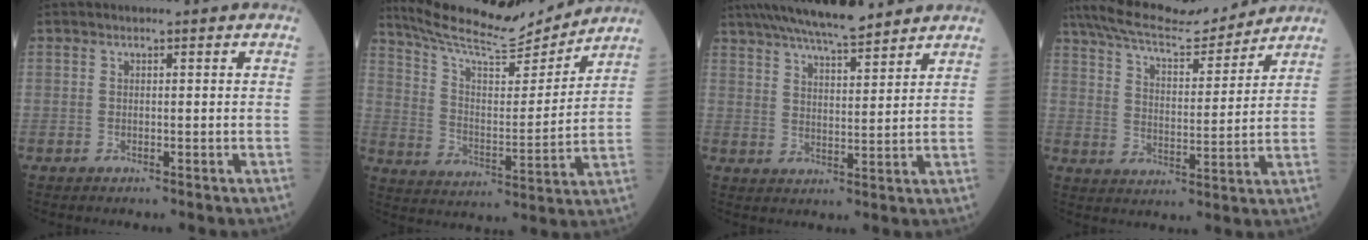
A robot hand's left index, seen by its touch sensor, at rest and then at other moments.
{"total": 15.6, "force": [14.9, 1.2, 4.5], "torque": [-0.091, -0.003, 0.243]}
{"total": 14.0, "force": [12.1, 1.9, 6.7], "torque": [-0.118, 0.022, 0.197]}
{"total": 15.2, "force": [14.3, 1.5, 4.9], "torque": [-0.096, 0.006, 0.233]}